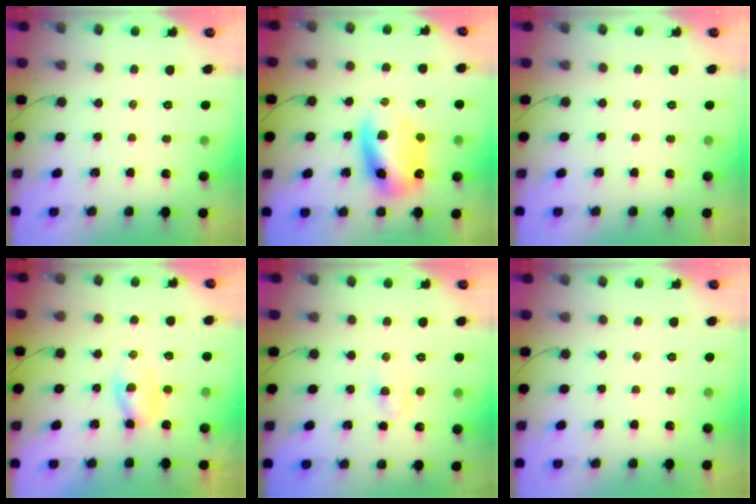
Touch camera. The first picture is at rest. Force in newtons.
{"total": 11.9, "press": 11.5, "slide": 3.1}
{"total": 0.0}
{"total": 2.1, "press": 1.9, "slide": 0.9}
{"total": 3.5, "press": 3.3, "slide": 1.1}
{"total": 0.0}